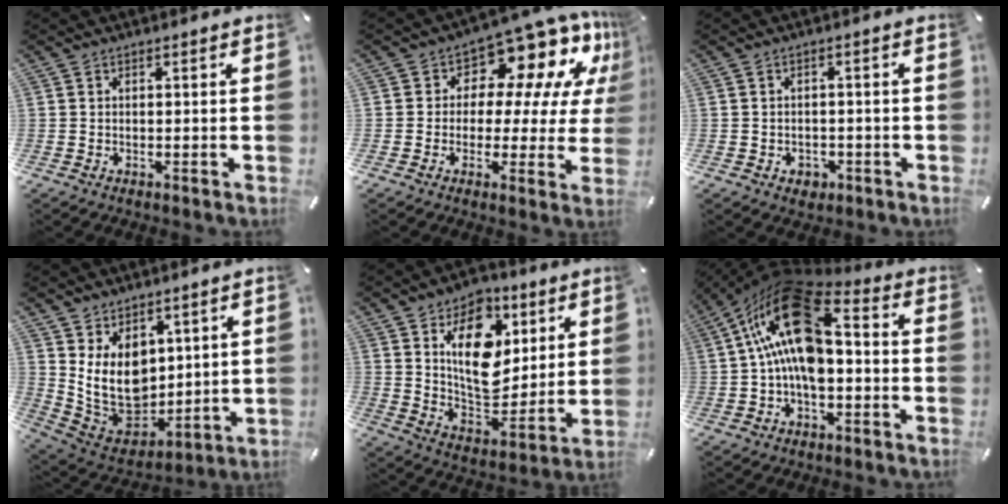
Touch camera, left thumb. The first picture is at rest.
{"total": 12.2, "force": [8.1, 6.9, 6.1], "torque": [-0.090, -0.076, 0.138]}
{"total": 2.8, "force": [-1.0, 2.4, 1.0], "torque": [-0.010, 0.000, -0.021]}
{"total": 12.9, "force": [3.4, 10.6, 6.5], "torque": [-0.139, -0.037, 0.073]}
{"total": 17.1, "force": [6.2, 11.6, 10.8], "torque": [-0.148, -0.021, 0.113]}
{"total": 19.7, "force": [2.9, 10.9, 16.2], "torque": [-0.304, -0.016, 0.053]}